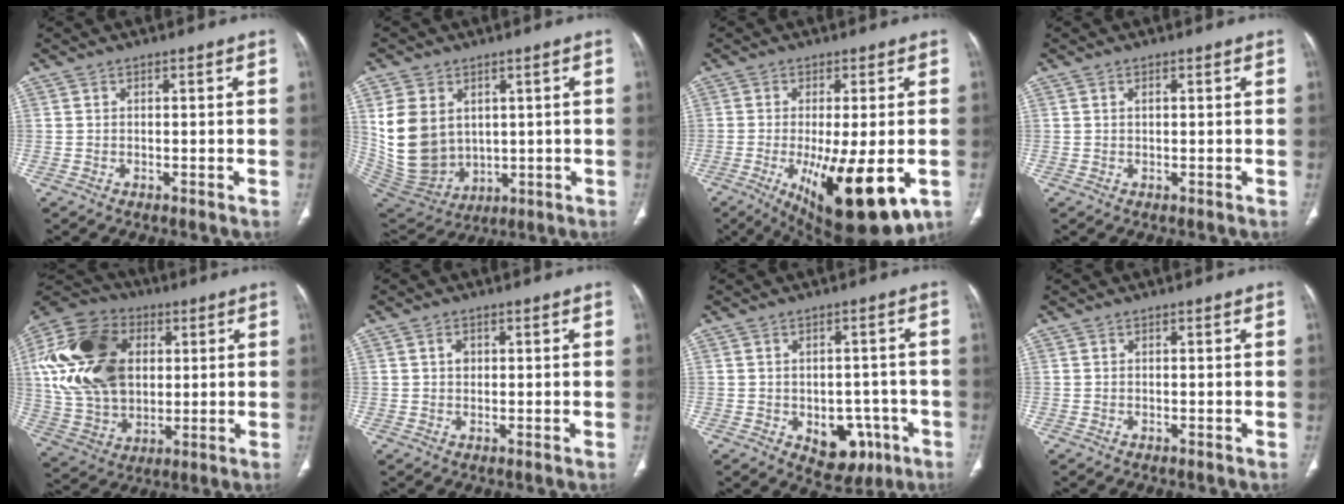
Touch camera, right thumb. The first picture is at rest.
{"total": 14.6, "force": [3.1, 11.3, 8.7], "torque": [-0.153, -0.016, 0.094]}
{"total": 17.5, "force": [-5.2, 5.5, 15.7], "torque": [-0.225, -0.025, -0.059]}
{"total": 0.6, "force": [0.2, 0.3, 0.5], "torque": [-0.009, 0.006, 0.006]}
{"total": 24.5, "force": [4.6, 17.1, 17.0], "torque": [-0.330, 0.004, 0.088]}
{"total": 1.8, "force": [0.5, 1.3, 1.0], "torque": [-0.011, 0.001, 0.010]}
{"total": 9.2, "force": [-3.4, 6.2, 5.8], "torque": [-0.037, 0.021, -0.029]}
{"total": 0.0}